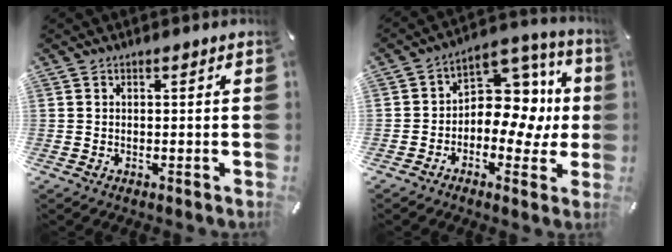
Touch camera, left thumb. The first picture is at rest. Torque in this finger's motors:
{"motor_torque": [0.03, 0.83, 0.82, -0.06, 0.23]}